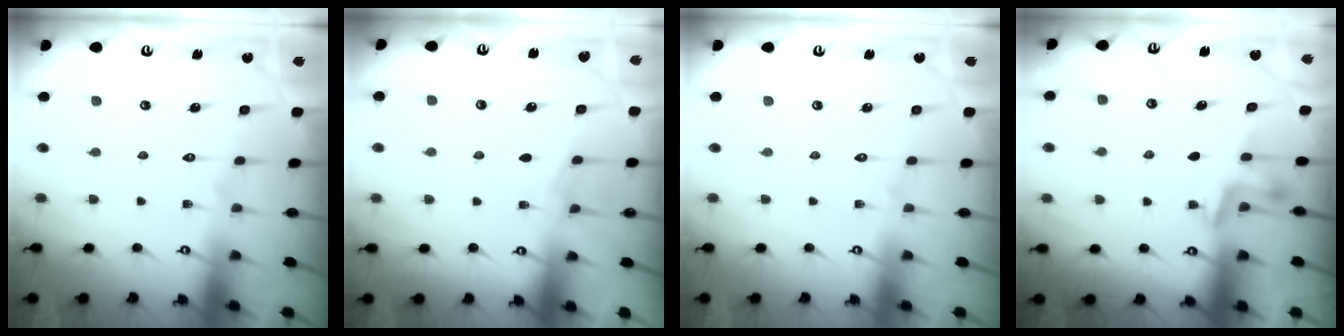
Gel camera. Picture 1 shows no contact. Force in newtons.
{"total": 3.7, "press": 3.7, "slide": 0.5}
{"total": 0.0}
{"total": 3.5, "press": 3.5, "slide": 0.3}